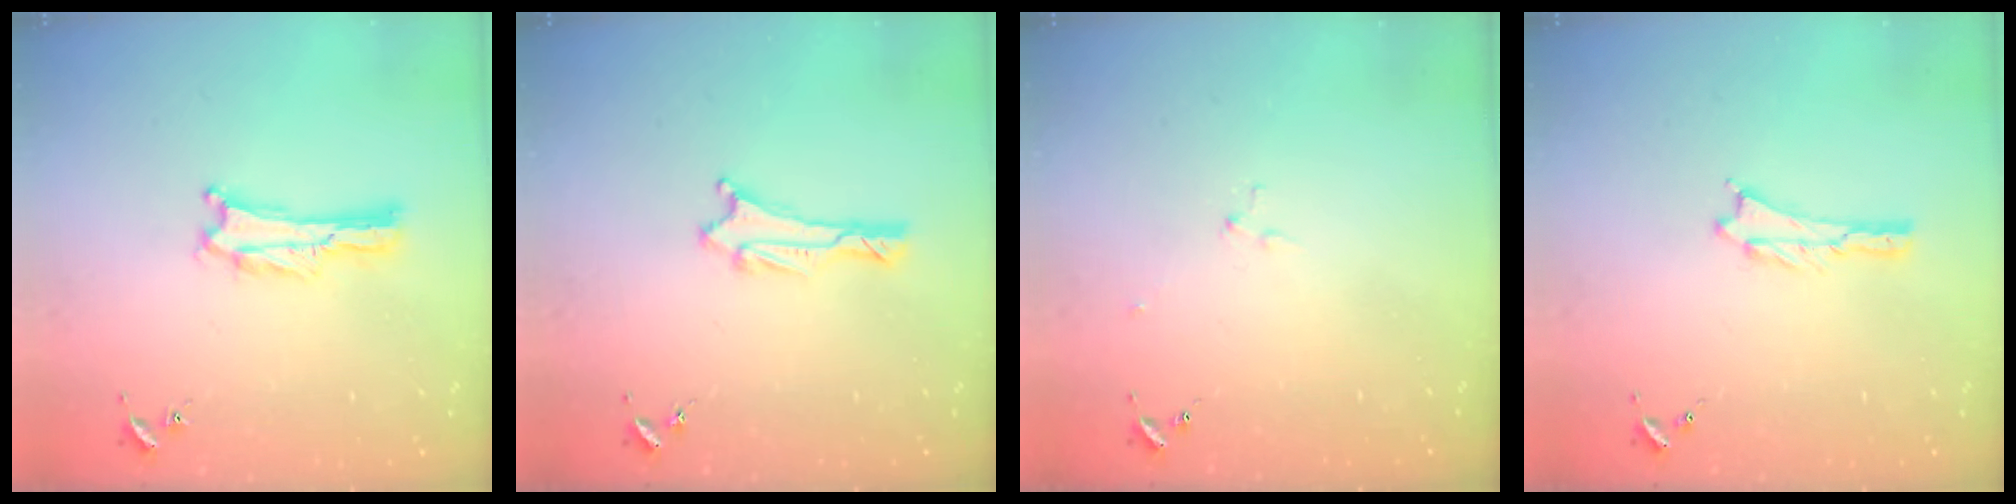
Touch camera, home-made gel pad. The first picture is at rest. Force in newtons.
{"total": 1.1, "press": 1.1, "slide": 0.1}
{"total": 2.9, "press": 2.9, "slide": 0.3}
{"total": 0.5, "press": 0.5, "slide": 0.2}